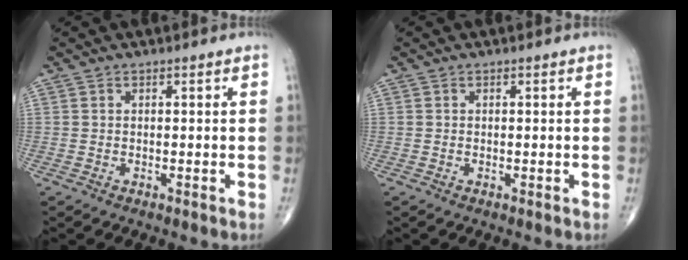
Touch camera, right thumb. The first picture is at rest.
{"total": 0.0}